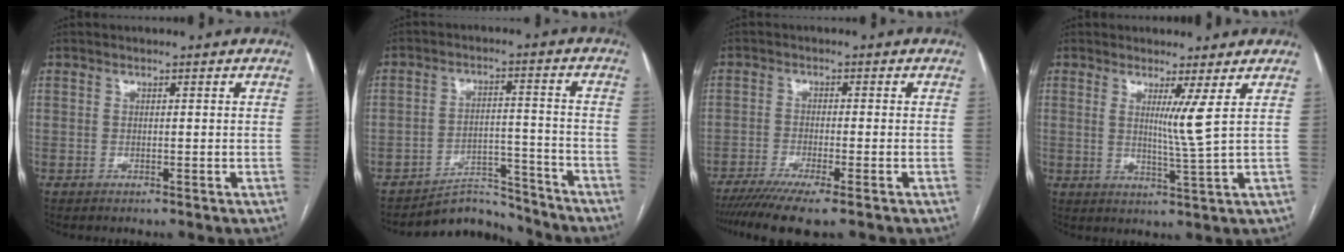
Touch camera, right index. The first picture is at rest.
{"total": 7.5, "force": [-7.3, 1.4, -0.7], "torque": [0.018, 0.038, -0.116]}
{"total": 8.8, "force": [-6.7, 0.2, 5.7], "torque": [-0.089, -0.017, -0.106]}
{"total": 3.0, "force": [1.2, -0.8, 2.6], "torque": [-0.047, -0.017, 0.025]}